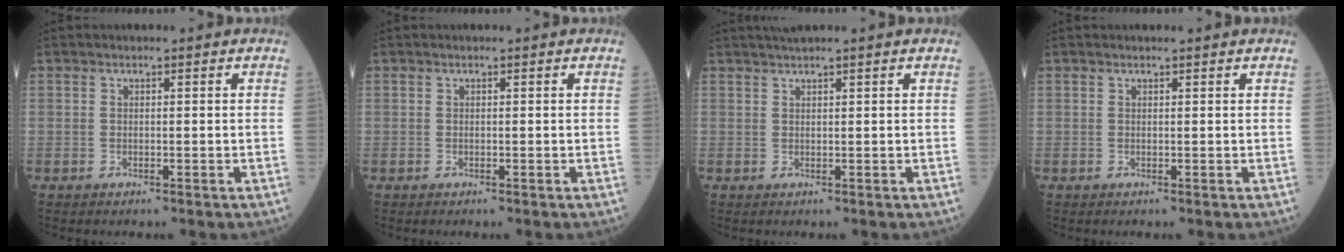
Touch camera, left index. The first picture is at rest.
{"total": 0.0}
{"total": 2.6, "force": [2.2, -0.6, 1.3], "torque": [-0.012, 0.019, 0.041]}
{"total": 1.0, "force": [0.9, 0.0, 0.3], "torque": [-0.004, 0.006, 0.013]}